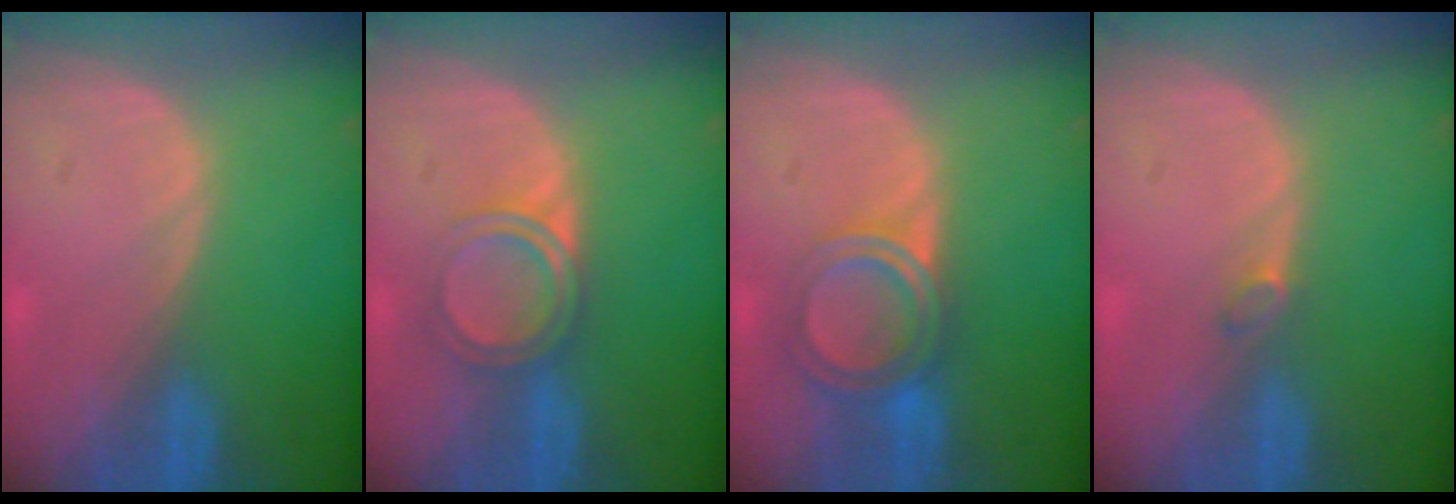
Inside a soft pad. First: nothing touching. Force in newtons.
{"total": 4.1, "press": 4.1, "slide": 0.3}
{"total": 6.2, "press": 5.2, "slide": 3.3}
{"total": 1.2, "press": 1.2, "slide": 0.2}